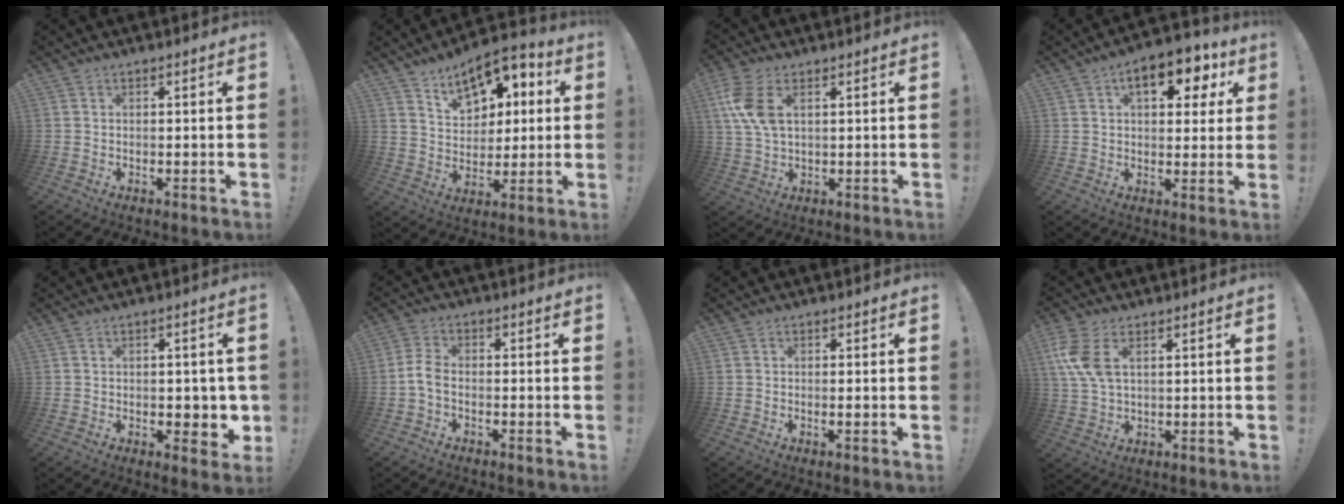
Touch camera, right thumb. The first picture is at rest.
{"total": 12.5, "force": [7.8, 7.7, 6.0], "torque": [-0.086, -0.048, 0.145]}
{"total": 9.0, "force": [2.9, 4.7, 7.1], "torque": [-0.138, -0.007, 0.054]}
{"total": 11.6, "force": [4.7, 6.1, 8.6], "torque": [-0.107, -0.016, 0.074]}
{"total": 4.1, "force": [-0.6, 2.7, 3.1], "torque": [-0.027, 0.004, -0.008]}
{"total": 4.3, "force": [-1.4, 2.0, 3.6], "torque": [-0.082, 0.003, -0.028]}
{"total": 1.2, "force": [-0.1, -0.6, 1.0], "torque": [-0.013, -0.004, -0.004]}
{"total": 8.7, "force": [3.2, 4.3, 6.8], "torque": [-0.149, -0.011, 0.057]}